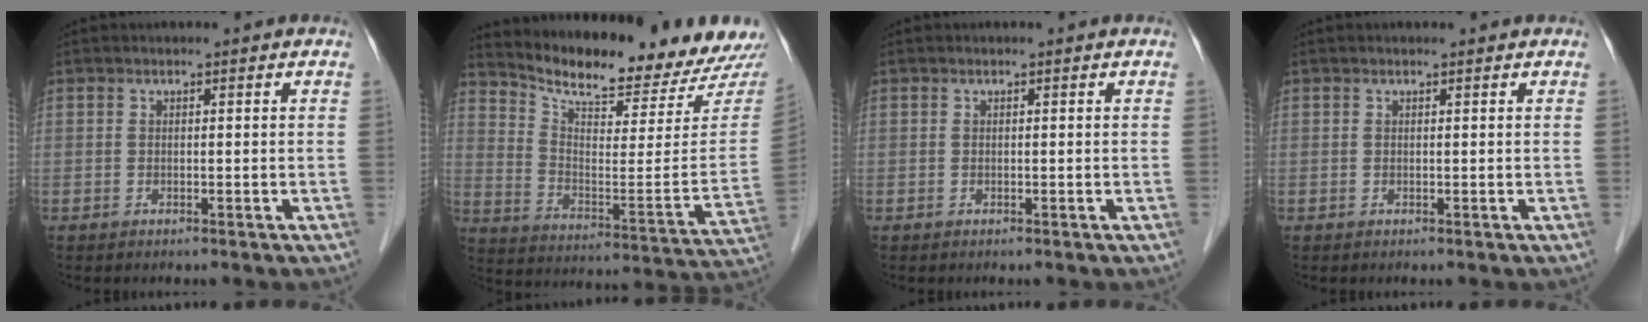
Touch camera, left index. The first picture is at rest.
{"total": 20.0, "force": [19.1, 1.4, 5.8], "torque": [-0.108, -0.085, 0.266]}
{"total": 0.0}
{"total": 1.0, "force": [0.9, 0.0, 0.3], "torque": [-0.009, 0.008, 0.014]}